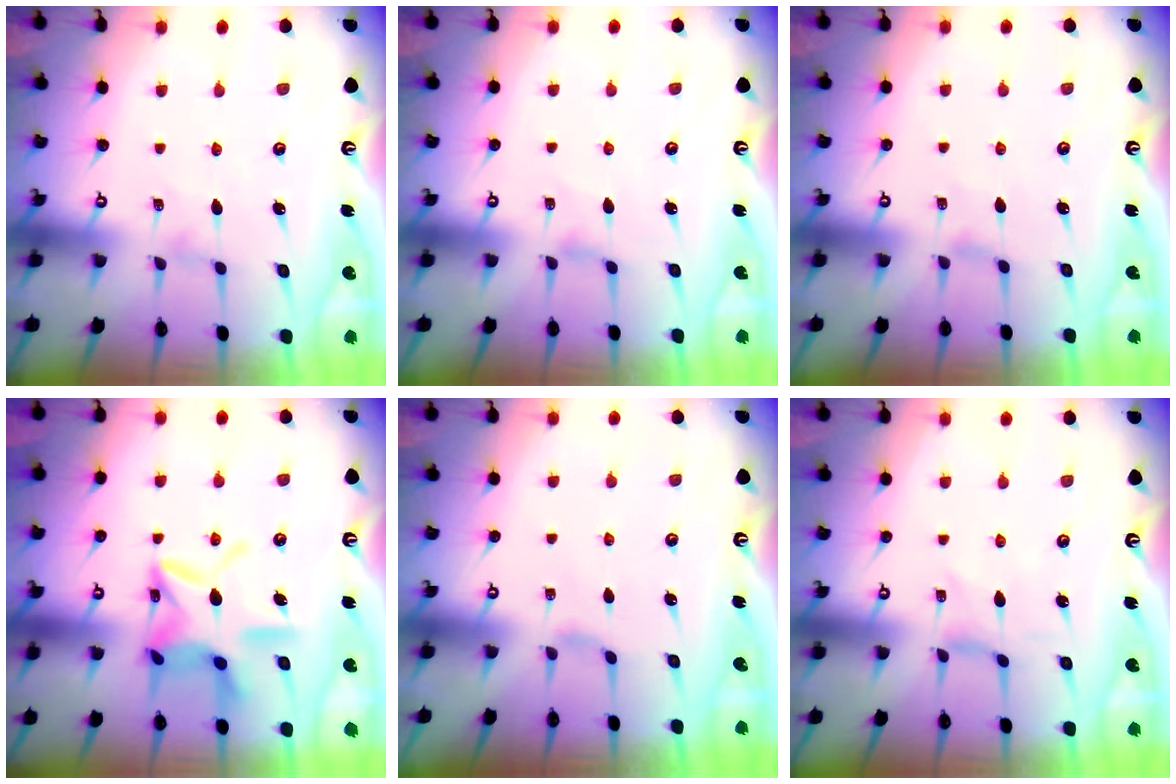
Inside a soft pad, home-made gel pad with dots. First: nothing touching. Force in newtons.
{"total": 2.2, "press": 2.2, "slide": 0.3}
{"total": 0.9, "press": 0.8, "slide": 0.4}
{"total": 15.5, "press": 15.5, "slide": 1.3}
{"total": 1.5, "press": 1.5, "slide": 0.4}
{"total": 0.0}